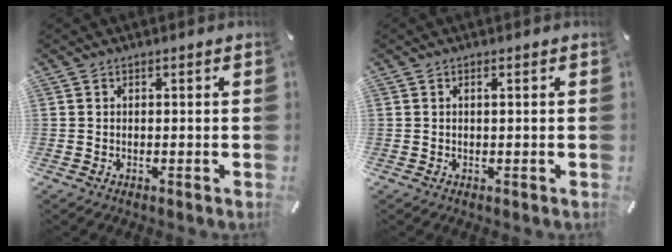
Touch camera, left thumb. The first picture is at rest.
{"total": 0.7, "force": [0.2, 0.1, 0.7], "torque": [-0.012, 0.001, 0.002]}